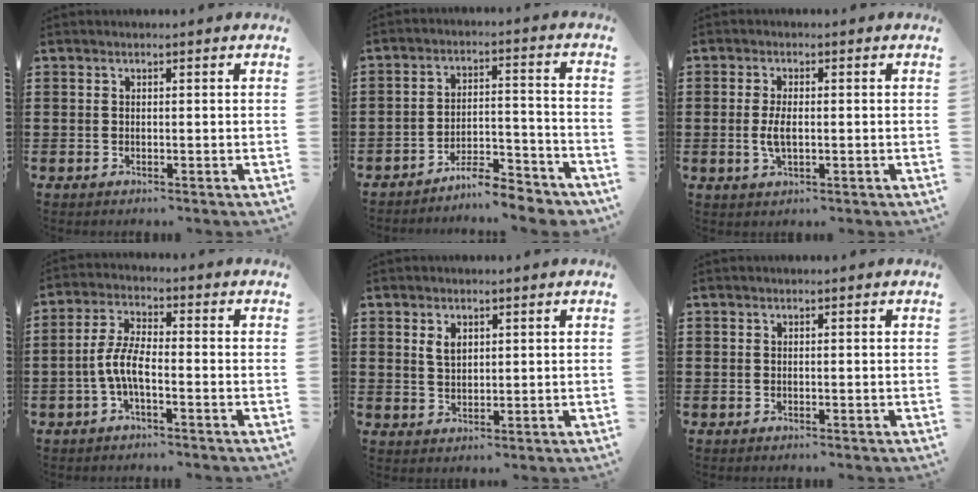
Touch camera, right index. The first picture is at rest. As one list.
[{"total": 6.4, "force": [-6.1, 0.6, 1.9], "torque": [-0.028, 0.013, -0.118]}, {"total": 3.6, "force": [-0.3, 1.5, 3.3], "torque": [-0.076, -0.003, -0.011]}, {"total": 5.7, "force": [-2.0, 1.8, 5.0], "torque": [-0.122, -0.006, -0.046]}, {"total": 2.4, "force": [1.2, 1.5, 1.5], "torque": [-0.035, 0.004, 0.022]}, {"total": 0.0}]